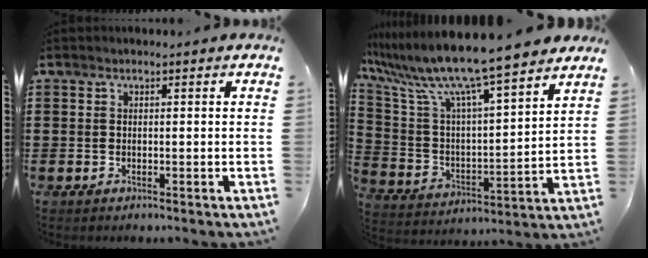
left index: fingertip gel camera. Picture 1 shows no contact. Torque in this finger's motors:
{"motor_torque": [2.14, 0.00, 0.75, 0.21]}